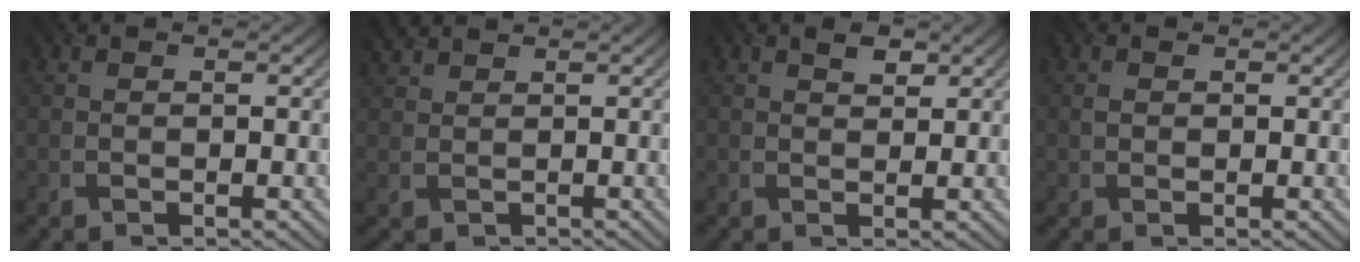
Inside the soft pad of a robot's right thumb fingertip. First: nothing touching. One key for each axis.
{"total": 2.4, "fx": 1.9, "fy": 1.3, "fz": 0.7, "tx": -0.023, "ty": 0.009, "tz": 0.039}
{"total": 1.7, "fx": 1.1, "fy": 0.8, "fz": 1.0, "tx": -0.017, "ty": -0.001, "tz": 0.019}
{"total": 0.7, "fx": 0.1, "fy": 0.6, "fz": 0.3, "tx": -0.010, "ty": -0.001, "tz": 0.002}